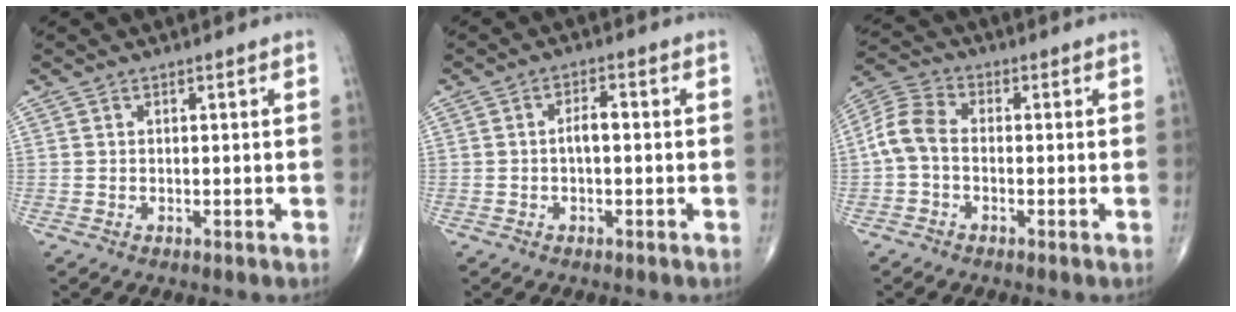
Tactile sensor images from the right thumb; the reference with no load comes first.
{"total": 2.8, "force": [-0.3, 1.3, 2.5], "torque": [-0.041, 0.012, -0.008]}
{"total": 6.6, "force": [-0.9, 4.3, 4.9], "torque": [-0.100, 0.020, -0.033]}